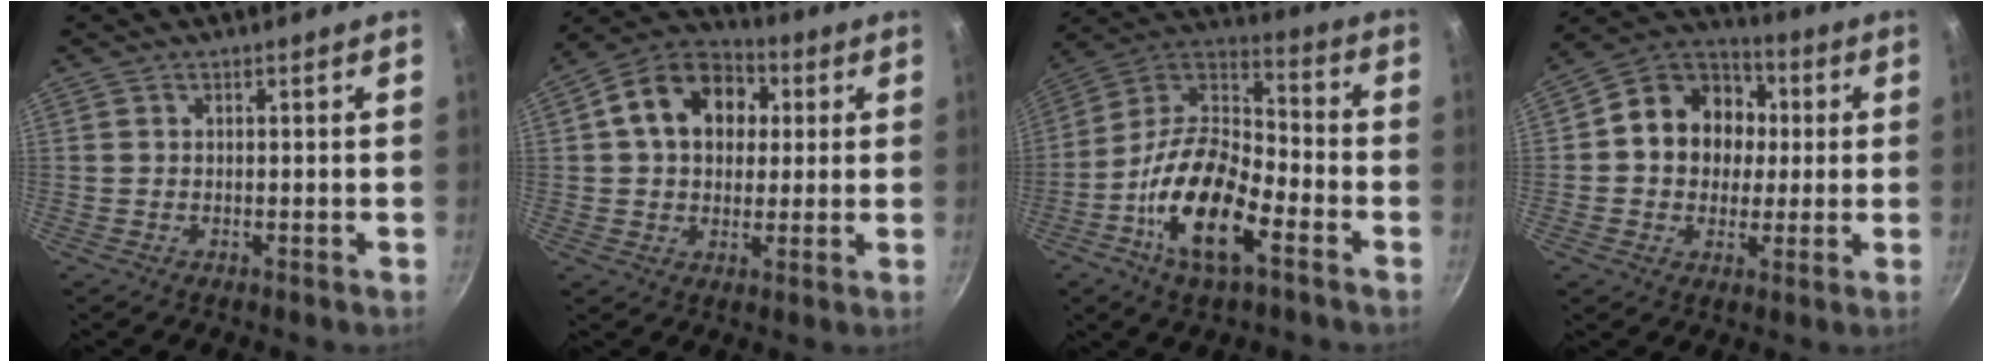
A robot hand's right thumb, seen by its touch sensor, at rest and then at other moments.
{"total": 15.1, "force": [3.4, 11.3, 9.4], "torque": [-0.128, 0.023, 0.039]}
{"total": 19.4, "force": [-7.9, 8.8, 15.4], "torque": [-0.280, 0.049, -0.168]}
{"total": 15.1, "force": [1.5, 12.7, 8.1], "torque": [-0.093, 0.026, 0.009]}